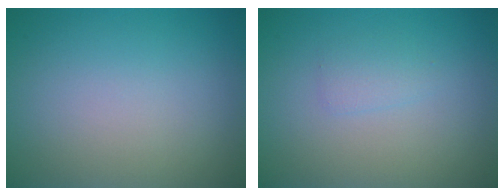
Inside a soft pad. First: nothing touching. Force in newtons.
{"total": 1.1, "press": 1.1, "slide": 0.0}